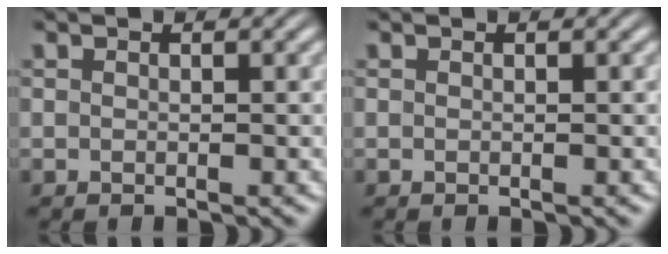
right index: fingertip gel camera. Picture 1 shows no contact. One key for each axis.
{"total": 0.0}